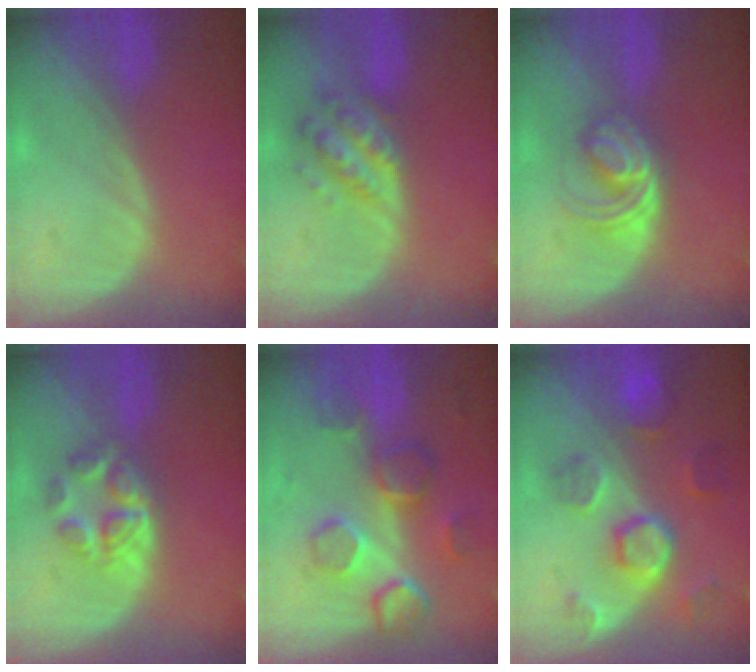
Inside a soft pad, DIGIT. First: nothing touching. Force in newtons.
{"total": 6.3, "press": 5.7, "slide": 2.7}
{"total": 6.0, "press": 5.2, "slide": 3.1}
{"total": 5.4, "press": 5.2, "slide": 1.5}
{"total": 8.6, "press": 8.0, "slide": 3.0}
{"total": 8.6, "press": 7.7, "slide": 3.8}